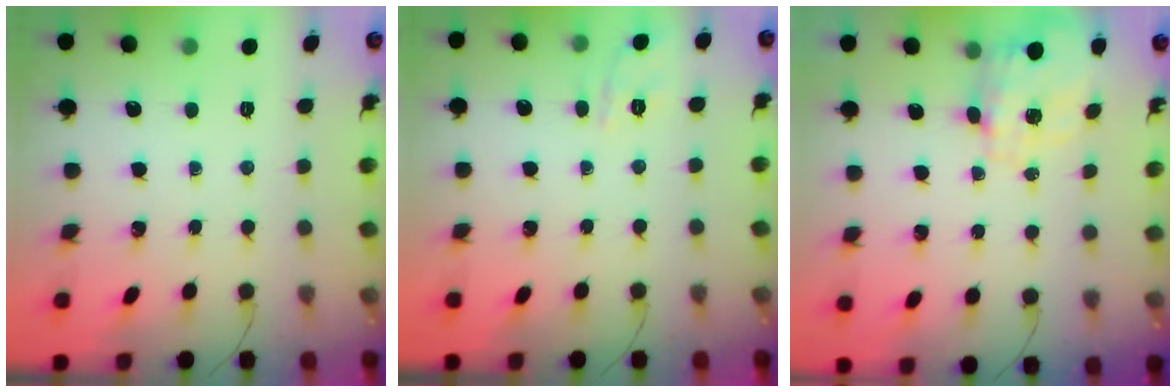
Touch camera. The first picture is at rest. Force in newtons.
{"total": 1.9, "press": 0.3, "slide": 1.8}
{"total": 9.4, "press": 9.4, "slide": 0.8}